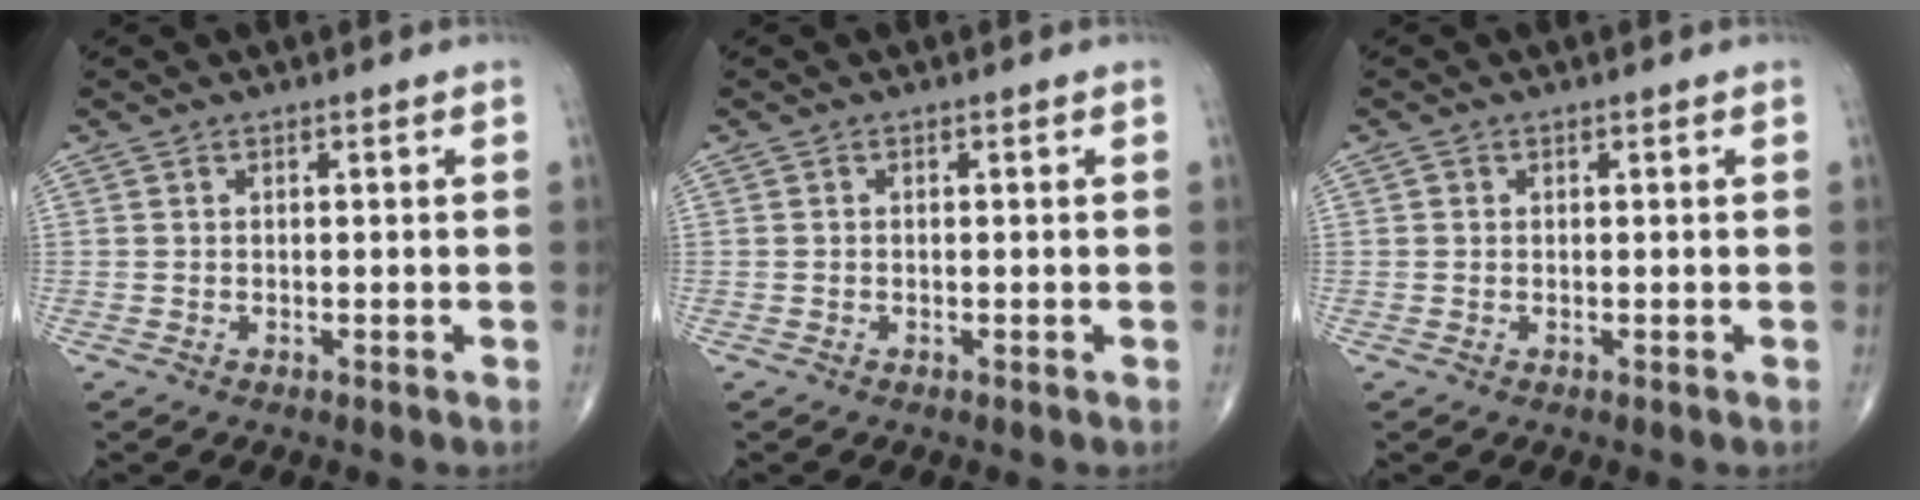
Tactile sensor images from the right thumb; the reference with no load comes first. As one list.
[{"total": 0.0}, {"total": 0.5, "force": [0.1, 0.5, 0.1], "torque": [0.000, 0.002, 0.001]}]